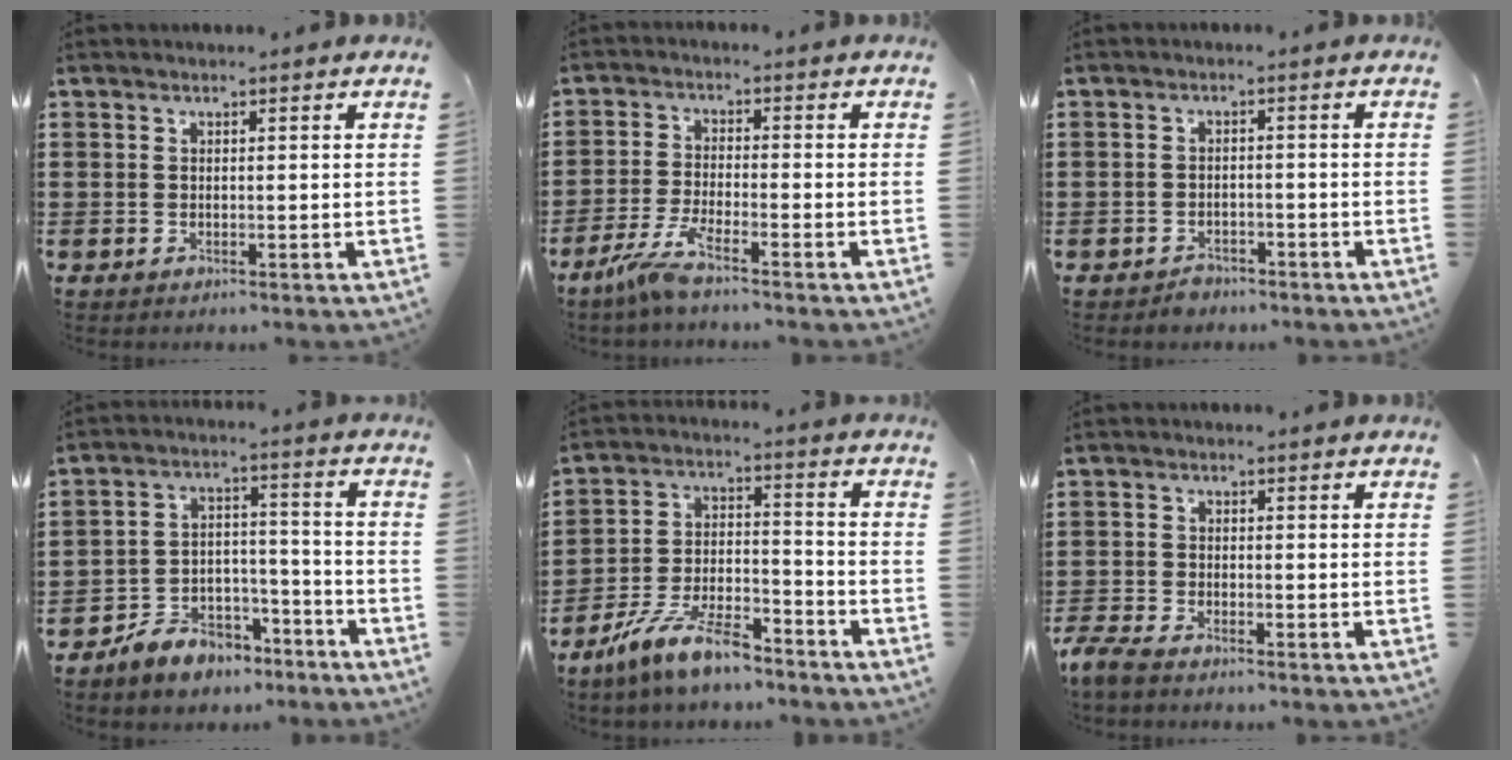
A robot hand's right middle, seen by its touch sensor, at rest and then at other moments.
{"total": 4.7, "force": [-3.6, -0.1, 2.9], "torque": [-0.077, -0.018, -0.073]}
{"total": 1.7, "force": [-1.6, 0.6, 0.1], "torque": [-0.008, 0.000, -0.034]}
{"total": 6.0, "force": [-5.4, 2.4, 0.7], "torque": [-0.015, 0.021, -0.106]}
{"total": 10.0, "force": [-8.1, 1.8, 5.6], "torque": [-0.120, 0.009, -0.158]}
{"total": 2.8, "force": [-2.6, 0.4, 1.0], "torque": [-0.040, -0.005, -0.059]}